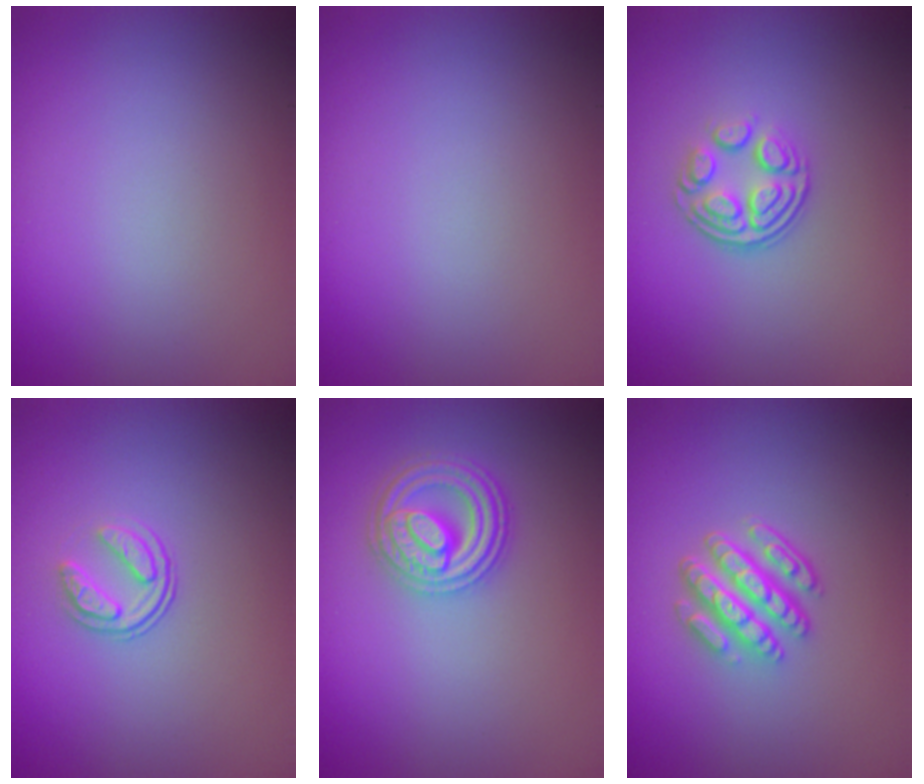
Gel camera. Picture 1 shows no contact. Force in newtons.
{"total": 0.0}
{"total": 3.5, "press": 2.5, "slide": 2.4}
{"total": 1.9, "press": 1.3, "slide": 1.4}
{"total": 4.1, "press": 3.7, "slide": 1.6}
{"total": 4.7, "press": 3.5, "slide": 3.1}